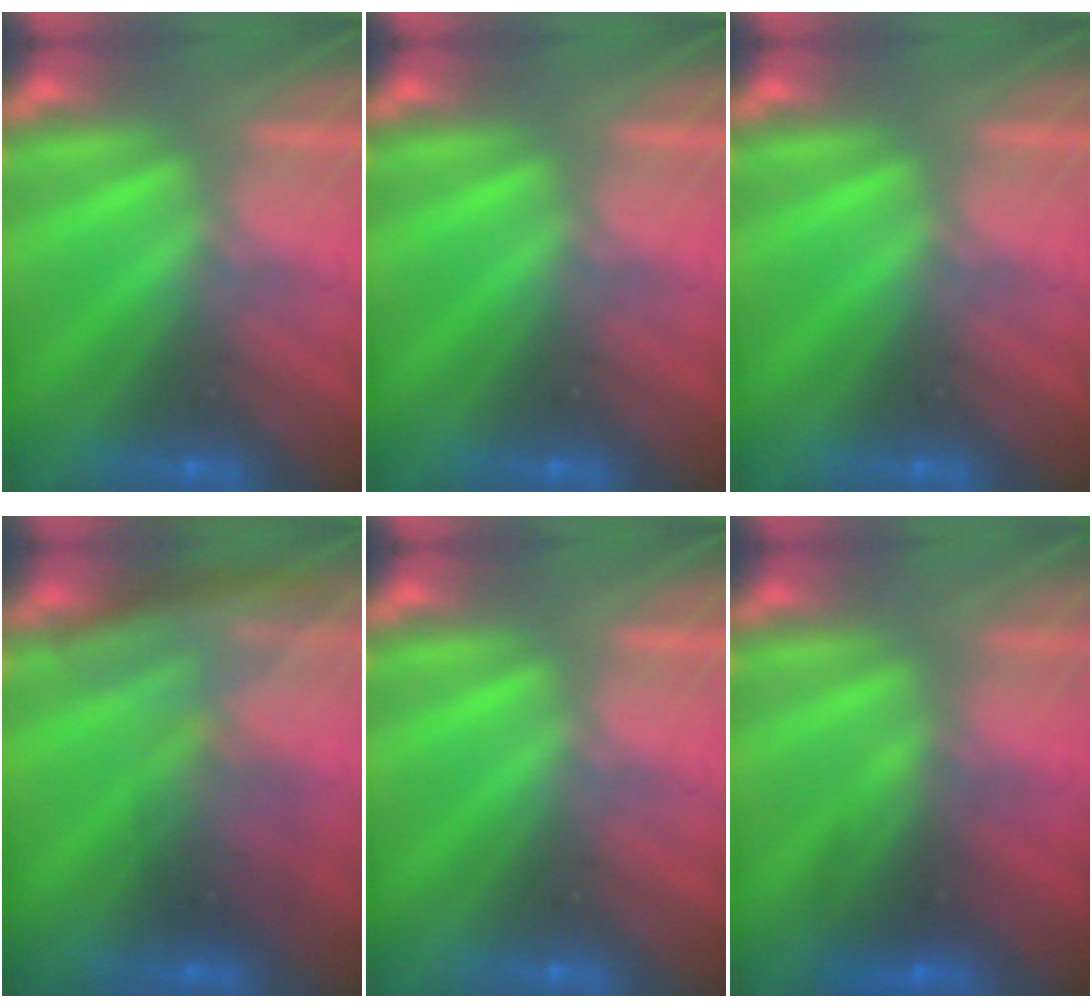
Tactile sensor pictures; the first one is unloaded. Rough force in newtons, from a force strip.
{"total": 0.0}
{"total": 0.0}
{"total": 2.8}
{"total": 0.0}
{"total": 2.7}